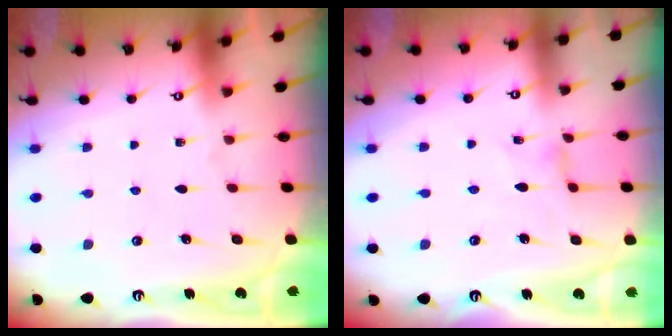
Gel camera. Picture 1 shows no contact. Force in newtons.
{"total": 0.6, "press": 0.5, "slide": 0.3}